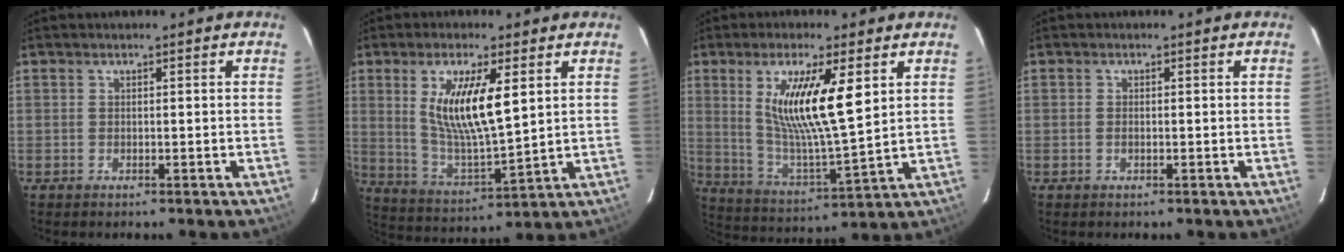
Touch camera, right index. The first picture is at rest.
{"total": 13.4, "force": [4.1, 3.6, 12.2], "torque": [-0.230, -0.009, 0.087]}
{"total": 14.8, "force": [4.9, 2.6, 13.8], "torque": [-0.251, -0.013, 0.101]}
{"total": 0.7, "force": [-0.2, 0.4, 0.6], "torque": [-0.013, 0.000, -0.004]}